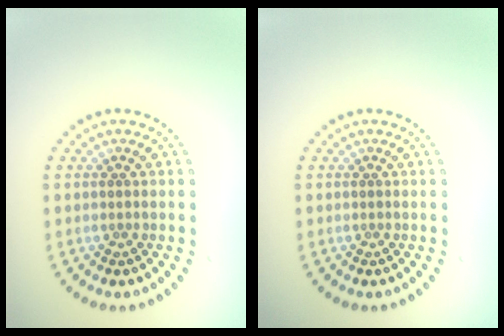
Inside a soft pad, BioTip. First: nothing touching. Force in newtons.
{"total": 0.0}